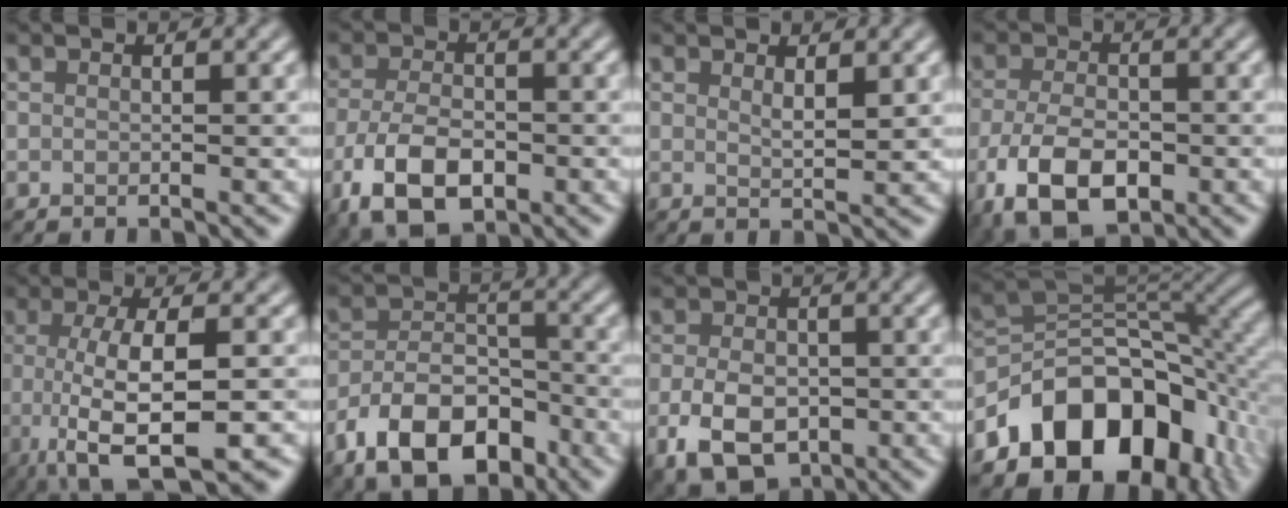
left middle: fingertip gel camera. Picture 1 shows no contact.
{"total": 6.4, "force": [-3.0, 3.4, 4.6], "torque": [-0.096, -0.007, -0.061]}
{"total": 1.4, "force": [0.9, 0.3, 1.0], "torque": [-0.018, -0.003, 0.016]}
{"total": 6.7, "force": [-2.9, 3.6, 4.8], "torque": [-0.104, -0.010, -0.057]}
{"total": 8.4, "force": [-1.7, 2.7, 7.8], "torque": [-0.136, -0.012, -0.028]}
{"total": 8.3, "force": [-4.9, 4.4, 4.9], "torque": [-0.082, 0.000, -0.094]}
{"total": 6.5, "force": [-1.9, 4.5, 4.4], "torque": [-0.090, -0.014, -0.035]}
{"total": 12.8, "force": [-5.9, 8.7, 7.3], "torque": [-0.105, 0.001, -0.105]}